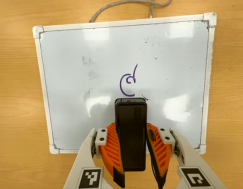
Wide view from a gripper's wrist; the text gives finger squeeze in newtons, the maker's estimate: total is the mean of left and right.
{"total": 9.2, "left": 7.6, "right": 10.8}